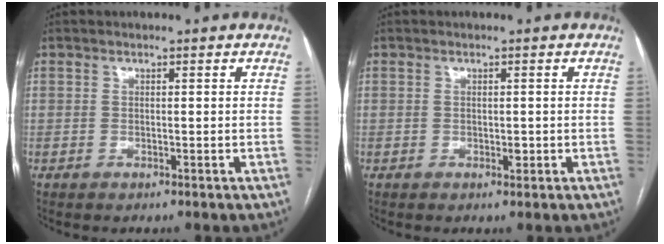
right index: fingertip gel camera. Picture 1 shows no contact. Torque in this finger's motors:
{"motor_torque": [0.29, 0.05, 0.16, 0.02]}